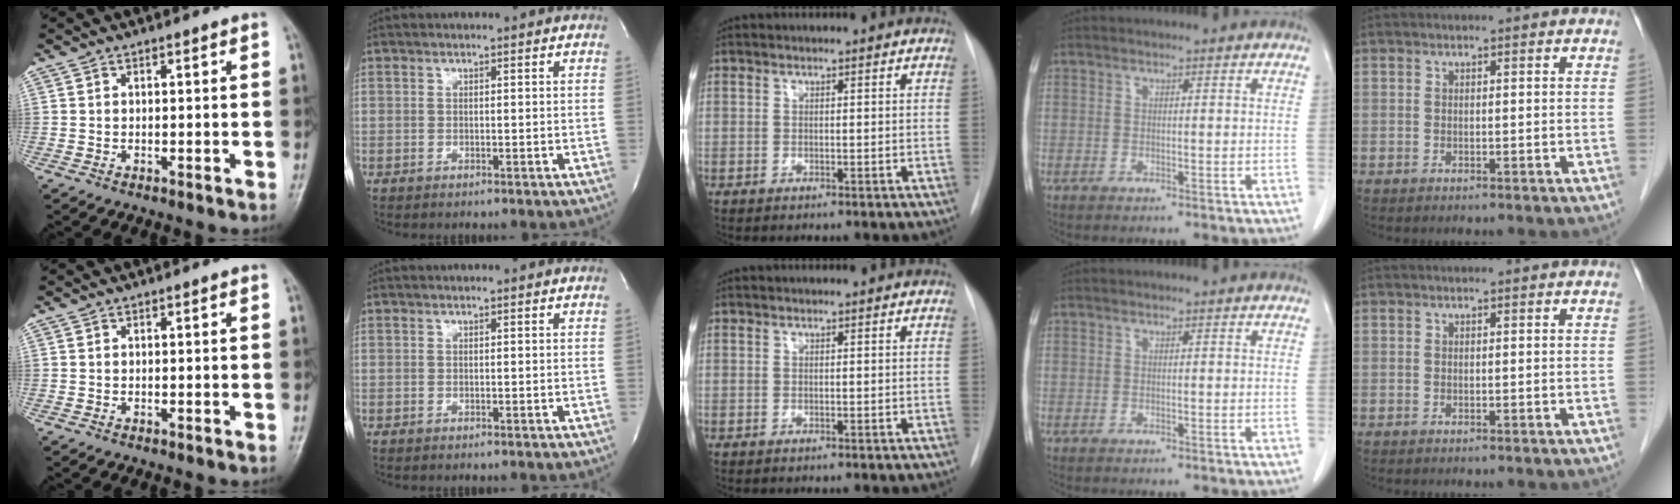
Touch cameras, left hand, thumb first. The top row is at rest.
{}